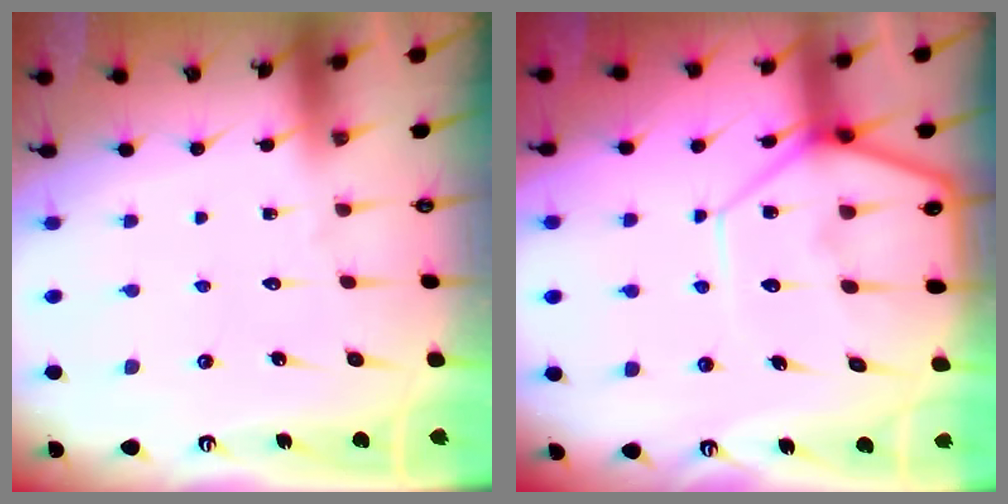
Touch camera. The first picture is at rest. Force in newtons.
{"total": 12.0, "press": 11.9, "slide": 1.0}